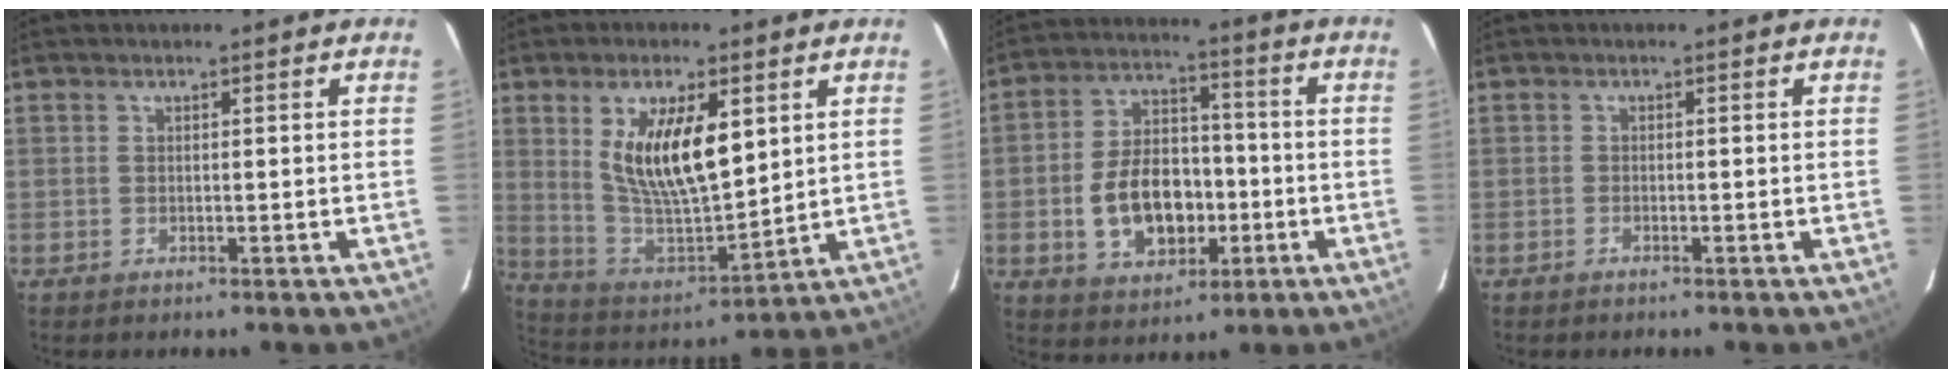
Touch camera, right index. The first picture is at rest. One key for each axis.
{"total": 15.3, "fx": 4.9, "fy": 6.2, "fz": 13.1, "tx": -0.244, "ty": -0.006, "tz": 0.106}
{"total": 13.5, "fx": -3.3, "fy": 8.8, "fz": 9.6, "tx": -0.196, "ty": 0.020, "tz": -0.041}
{"total": 0.6, "fx": -0.6, "fy": 0.2, "fz": 0.1, "tx": -0.005, "ty": 0.000, "tz": -0.014}